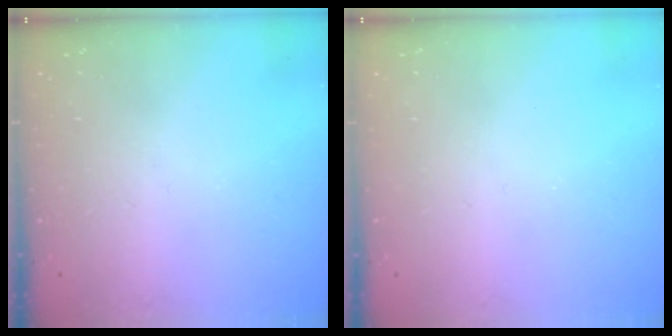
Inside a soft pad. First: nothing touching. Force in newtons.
{"total": 0.0}